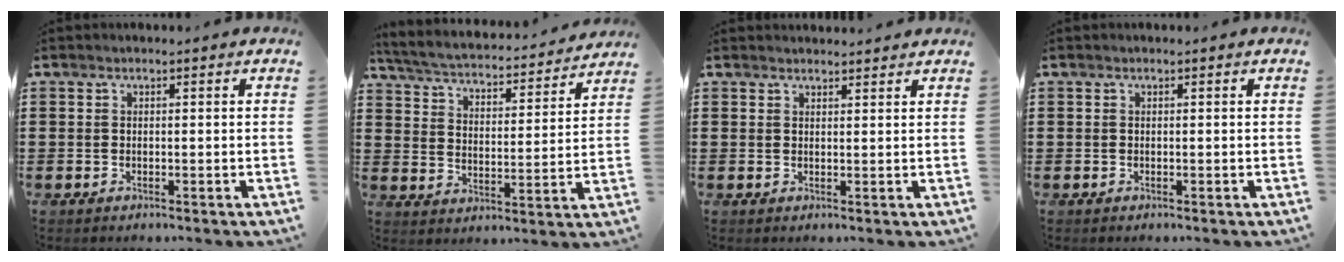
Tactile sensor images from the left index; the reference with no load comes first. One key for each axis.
{"total": 3.3, "fx": 3.1, "fy": 0.2, "fz": 0.9, "tx": -0.038, "ty": -0.027, "tz": 0.044}
{"total": 1.5, "fx": 1.5, "fy": 0.2, "fz": 0.0, "tx": -0.004, "ty": 0.001, "tz": 0.029}
{"total": 0.0}